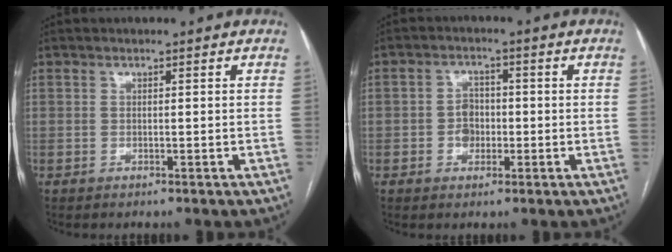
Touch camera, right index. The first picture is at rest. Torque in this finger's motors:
{"motor_torque": [0.59, -0.08, 0.04, 0.04]}